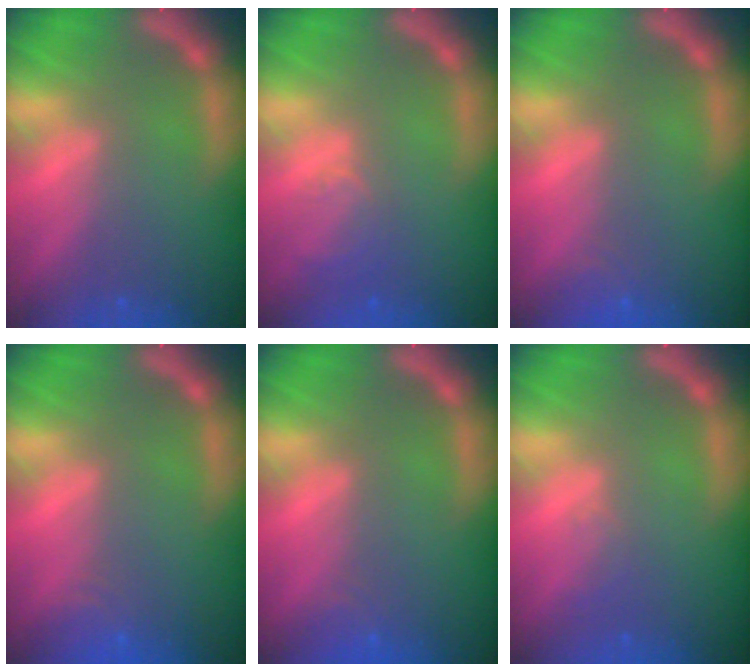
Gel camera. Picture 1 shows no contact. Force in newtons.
{"total": 2.5}
{"total": 1.4}
{"total": 2.4}
{"total": 1.4}
{"total": 1.0}